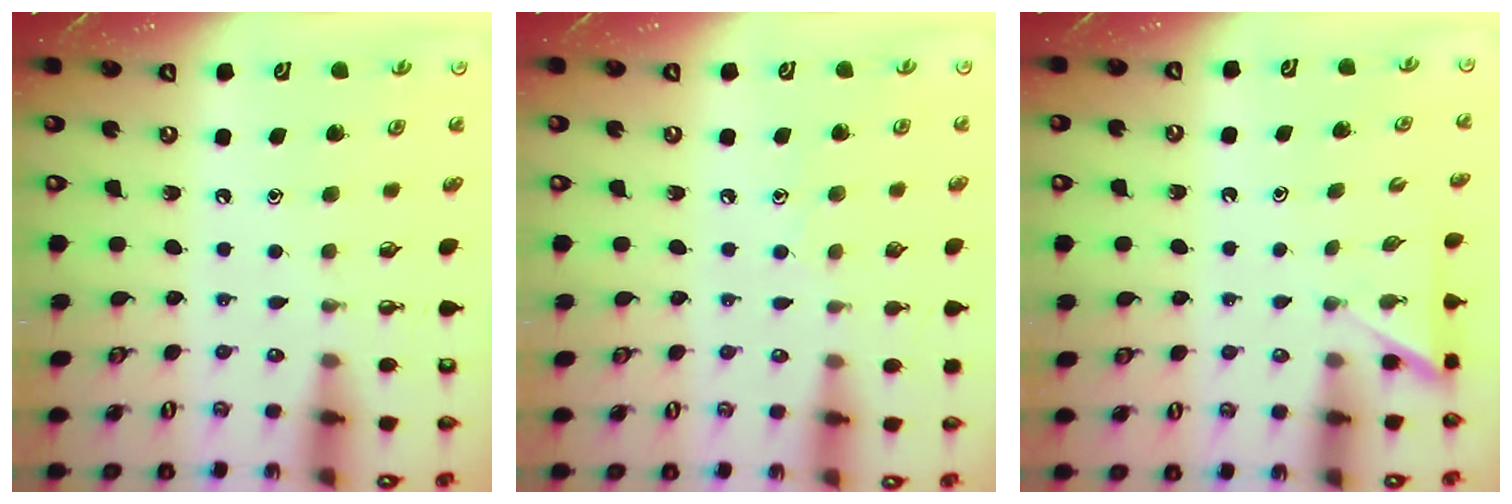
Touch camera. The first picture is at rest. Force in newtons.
{"total": 5.9, "press": 5.9, "slide": 0.6}
{"total": 2.5, "press": 2.5, "slide": 0.2}